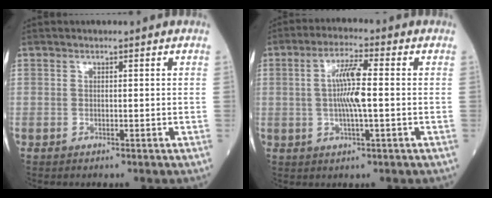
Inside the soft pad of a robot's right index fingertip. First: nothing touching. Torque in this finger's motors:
{"motor_torque": [1.91, 0.17, 0.96, 0.21]}